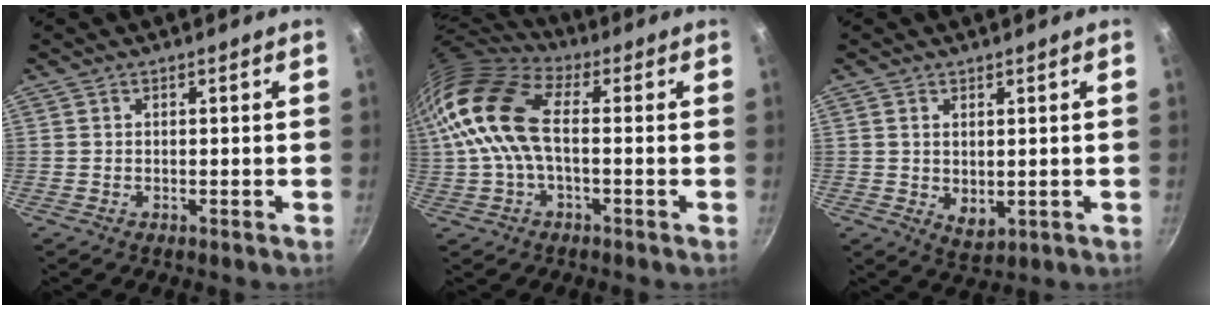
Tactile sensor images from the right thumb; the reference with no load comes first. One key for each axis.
{"total": 15.2, "fx": 1.1, "fy": 8.2, "fz": 12.8, "tx": -0.249, "ty": 0.020, "tz": 0.007}
{"total": 3.9, "fx": 0.6, "fy": 2.3, "fz": 3.1, "tx": -0.048, "ty": -0.012, "tz": 0.016}